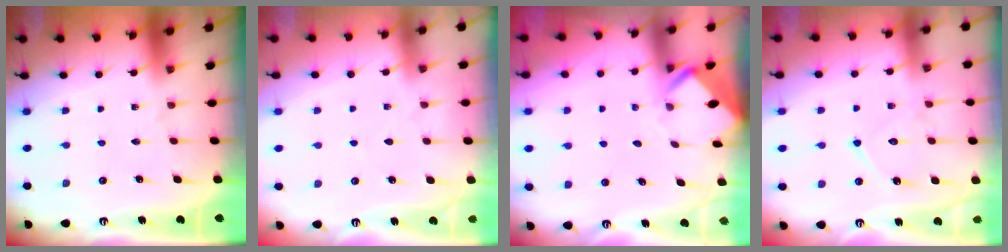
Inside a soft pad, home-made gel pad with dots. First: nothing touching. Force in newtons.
{"total": 2.1, "press": 2.0, "slide": 0.3}
{"total": 3.5, "press": 3.5, "slide": 0.2}
{"total": 10.8, "press": 10.8, "slide": 0.9}